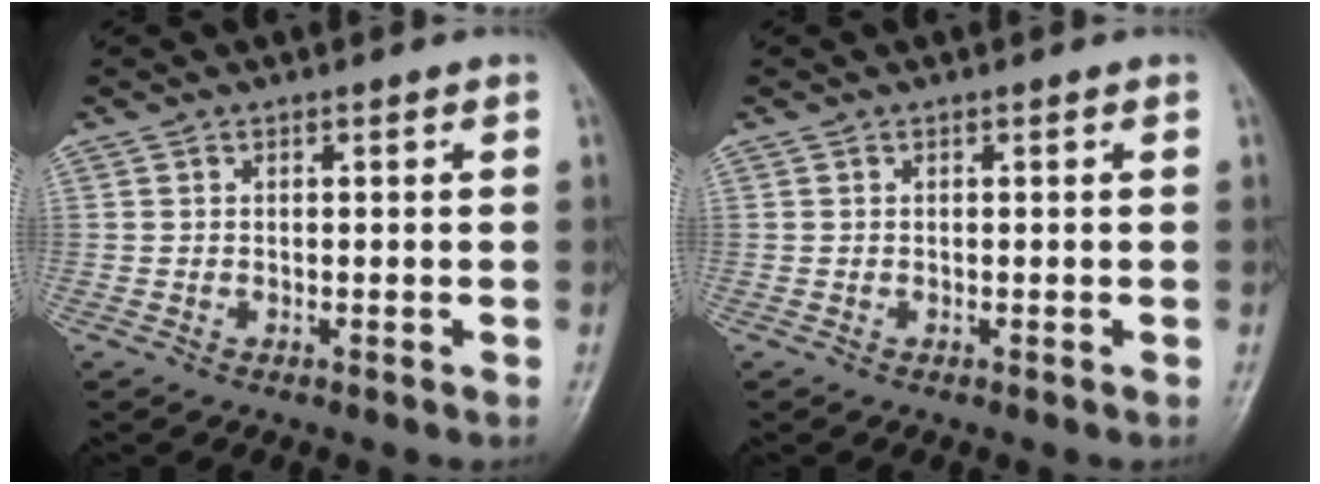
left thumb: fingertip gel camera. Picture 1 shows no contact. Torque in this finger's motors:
{"motor_torque": [0.00, 0.00, 0.00, -0.01, 0.00]}